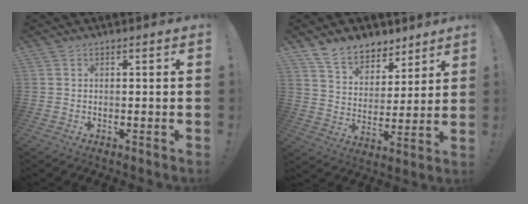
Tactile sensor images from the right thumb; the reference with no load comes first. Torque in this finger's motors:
{"motor_torque": [0.02, 0.15, 0.19, 0.18, 0.01]}